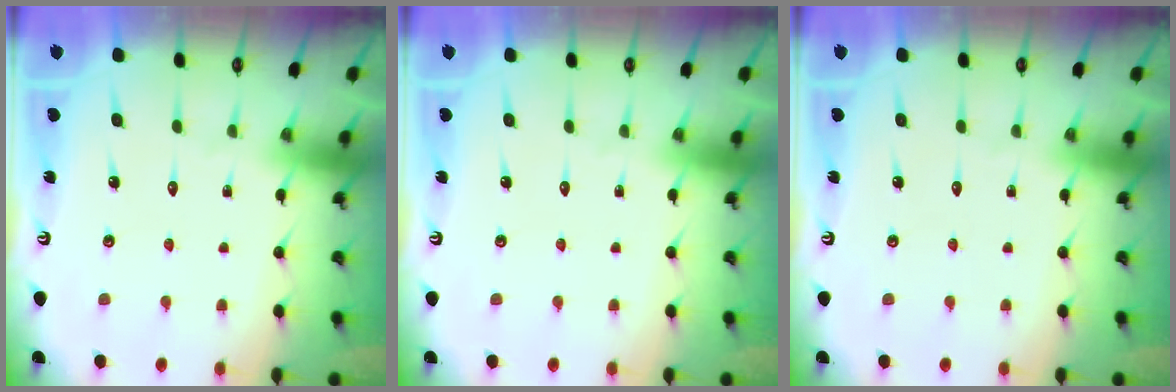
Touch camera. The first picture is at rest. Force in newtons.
{"total": 0.0}
{"total": 0.0}